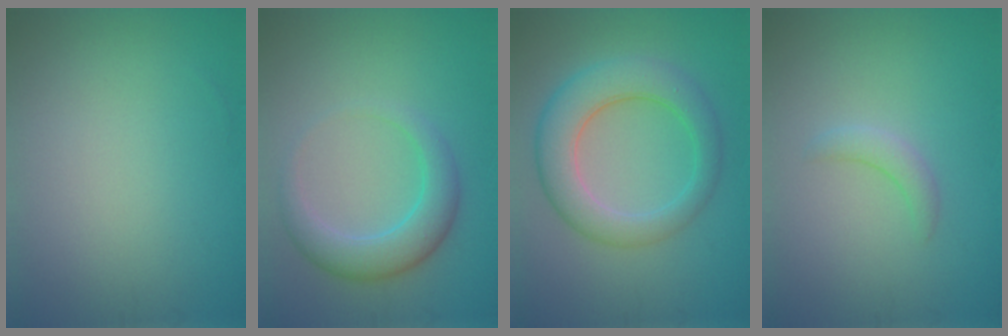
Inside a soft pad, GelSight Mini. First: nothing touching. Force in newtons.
{"total": 4.2, "press": 4.2, "slide": 0.2}
{"total": 6.3, "press": 6.3, "slide": 0.2}
{"total": 1.6, "press": 1.6, "slide": 0.2}